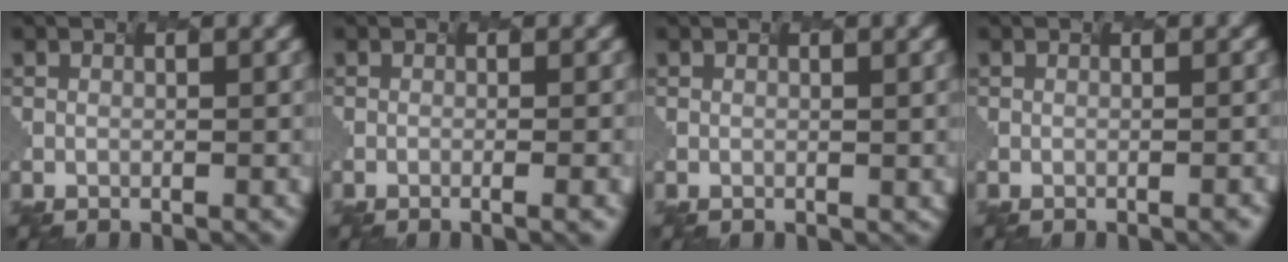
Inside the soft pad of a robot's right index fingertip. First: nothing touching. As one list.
[{"total": 2.5, "force": [-0.7, 0.7, 2.3], "torque": [-0.017, 0.005, -0.003]}, {"total": 0.6, "force": [0.0, -0.4, -0.4], "torque": [-0.004, -0.005, 0.011]}, {"total": 1.4, "force": [-0.5, 0.5, 1.2], "torque": [-0.002, 0.010, 0.003]}]